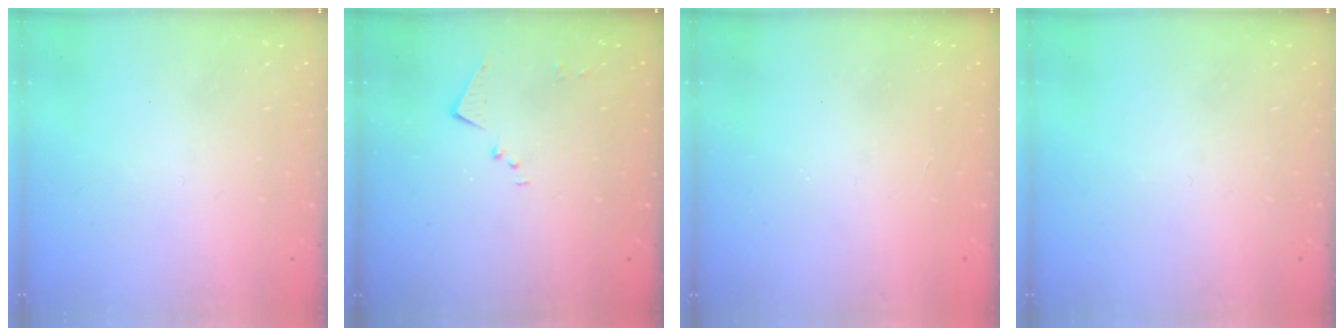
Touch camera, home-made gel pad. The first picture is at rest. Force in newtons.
{"total": 5.1, "press": 5.1, "slide": 0.6}
{"total": 1.0, "press": 1.0, "slide": 0.1}
{"total": 0.0}